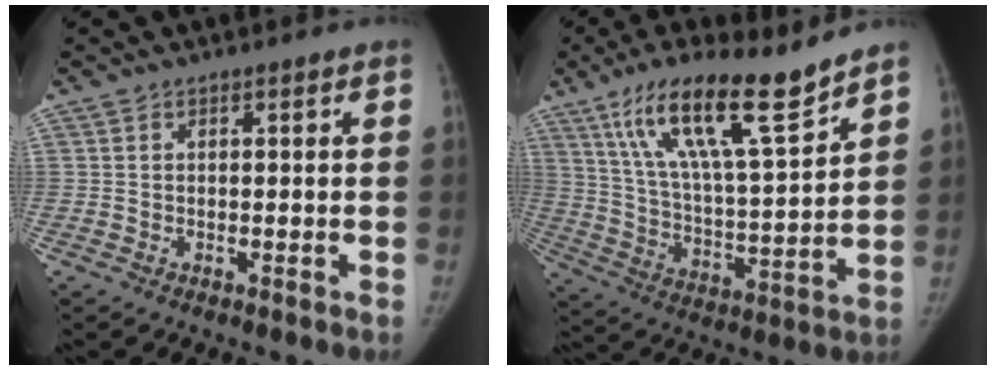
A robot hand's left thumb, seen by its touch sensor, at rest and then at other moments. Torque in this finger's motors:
{"motor_torque": [0.97, -0.37, 1.57, -1.18, 0.43]}